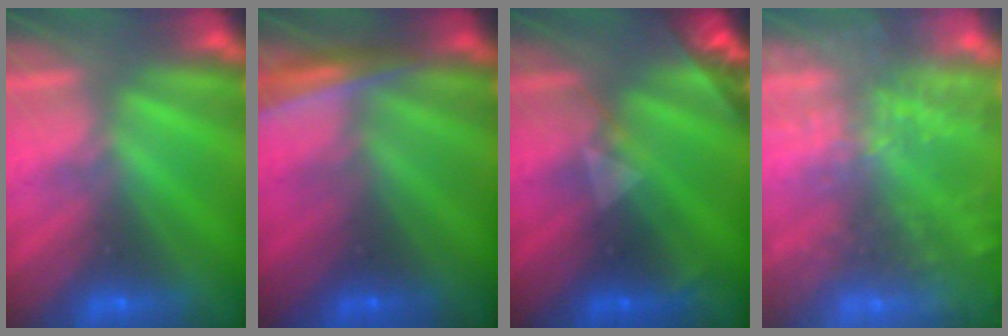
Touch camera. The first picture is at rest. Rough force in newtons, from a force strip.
{"total": 2.9}
{"total": 2.4}
{"total": 8.2}